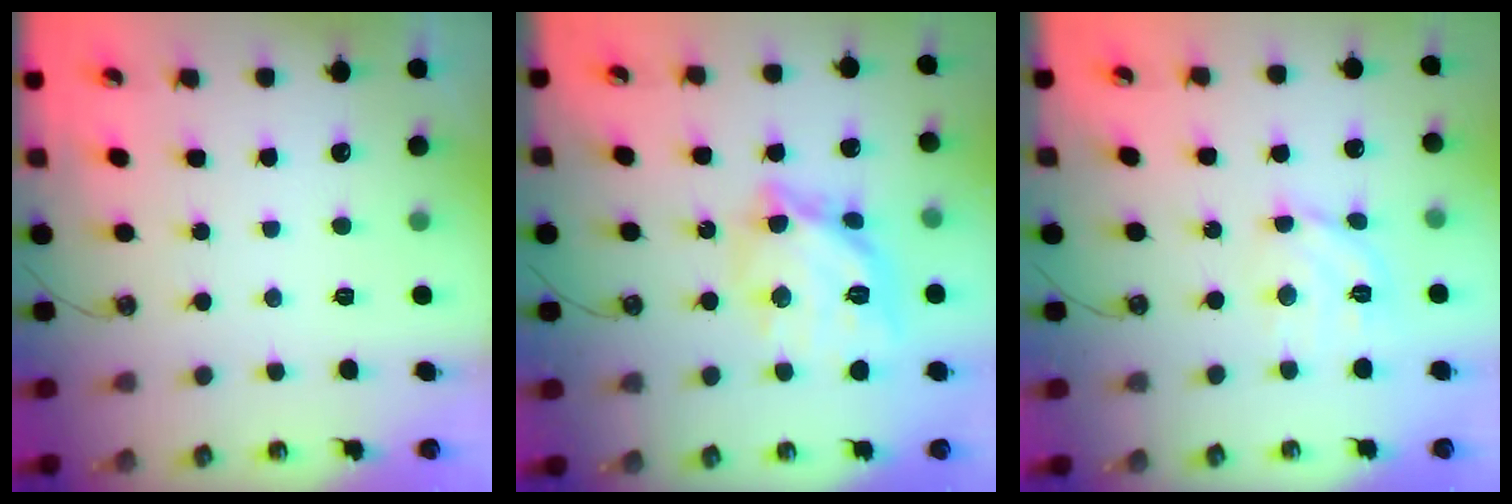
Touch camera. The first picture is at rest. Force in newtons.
{"total": 17.2, "press": 17.2, "slide": 1.2}
{"total": 10.9, "press": 10.8, "slide": 1.4}